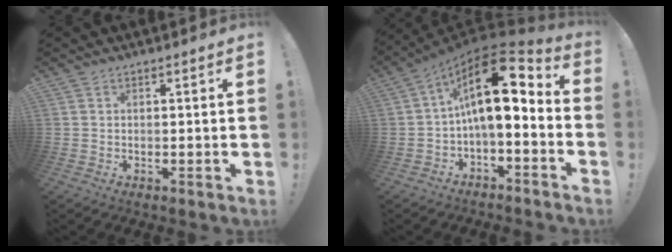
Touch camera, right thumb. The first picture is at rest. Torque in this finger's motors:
{"motor_torque": [1.98, 3.03, 1.53, -1.18, 0.62]}